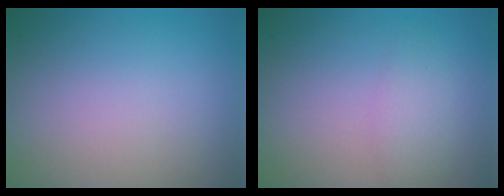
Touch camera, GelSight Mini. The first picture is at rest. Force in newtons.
{"total": 2.2, "press": 2.2, "slide": 0.1}